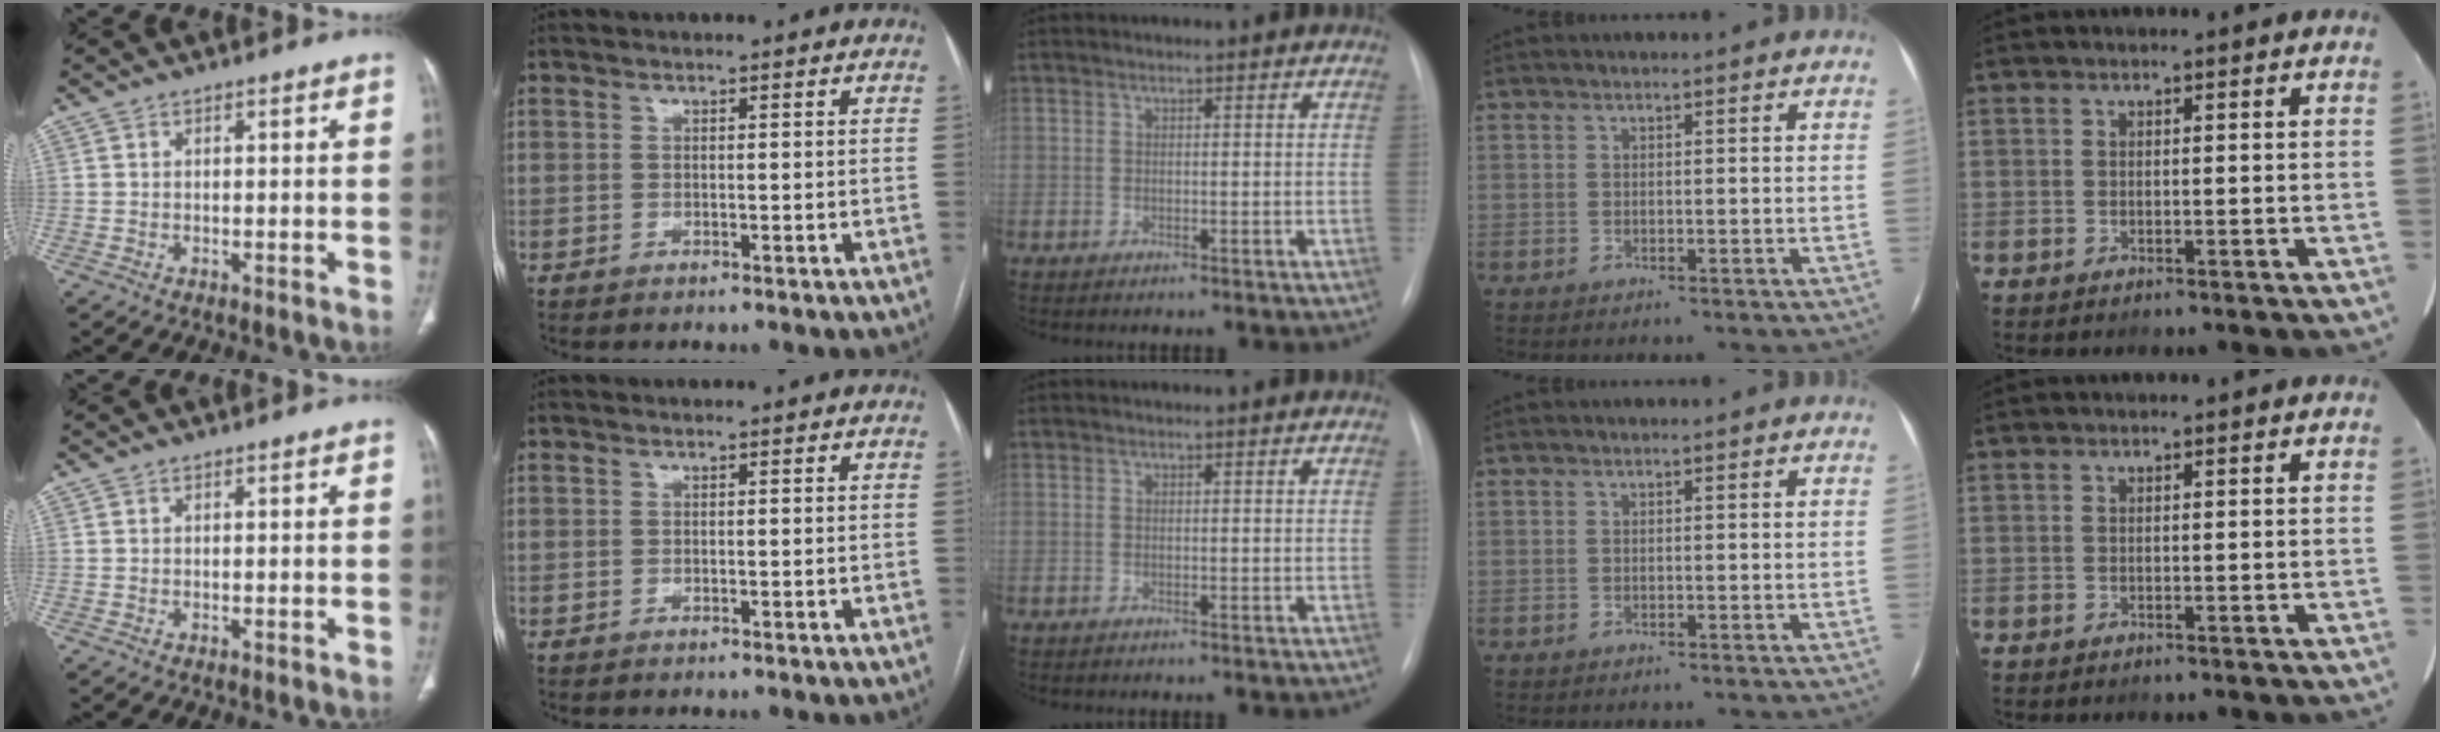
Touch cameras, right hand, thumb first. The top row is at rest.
{}